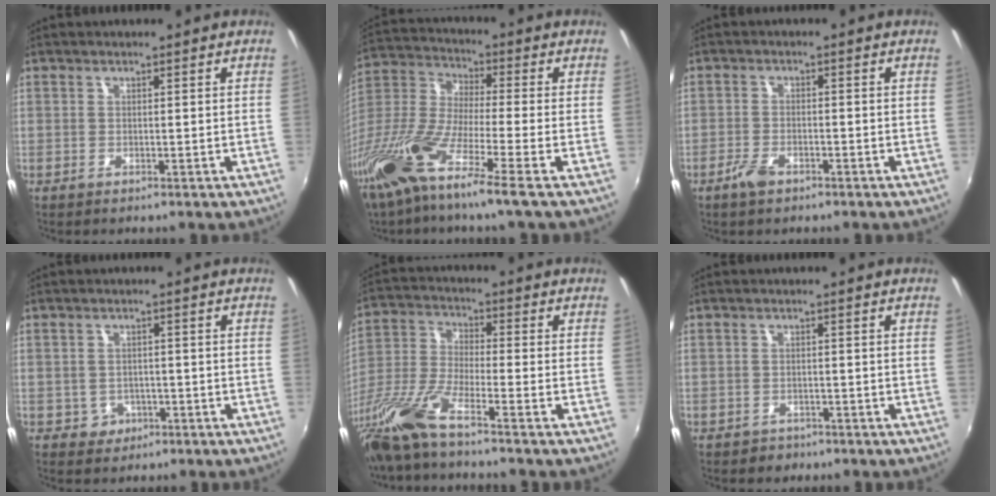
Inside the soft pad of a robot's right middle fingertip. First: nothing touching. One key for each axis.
{"total": 15.1, "fx": -9.6, "fy": 0.2, "fz": 11.6, "tx": -0.237, "ty": -0.032, "tz": -0.195}
{"total": 3.6, "fx": -2.5, "fy": 1.4, "fz": 2.1, "tx": -0.057, "ty": -0.004, "tz": -0.050}
{"total": 3.6, "fx": -1.4, "fy": 3.3, "fz": 0.5, "tx": -0.020, "ty": 0.004, "tz": -0.016}
{"total": 13.0, "fx": -9.8, "fy": 0.5, "fz": 8.5, "tx": -0.188, "ty": -0.026, "tz": -0.200}
{"total": 2.3, "fx": -1.5, "fy": 1.7, "fz": 0.3, "tx": -0.011, "ty": -0.002, "tz": -0.022}